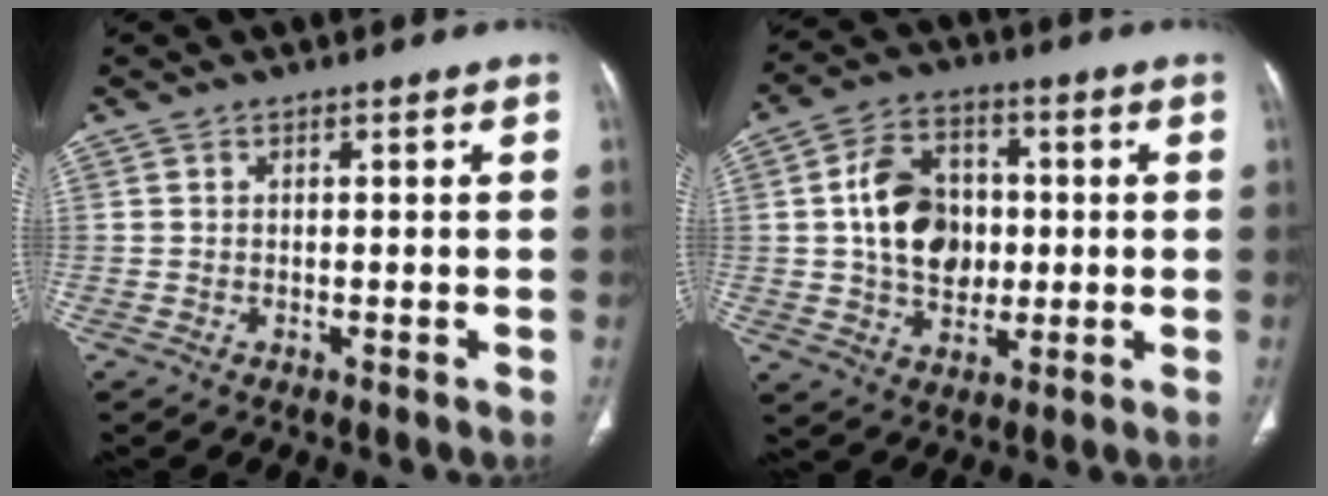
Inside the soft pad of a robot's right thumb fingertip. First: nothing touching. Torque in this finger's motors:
{"motor_torque": [-0.49, 0.97, 1.38, -0.12, 0.33]}